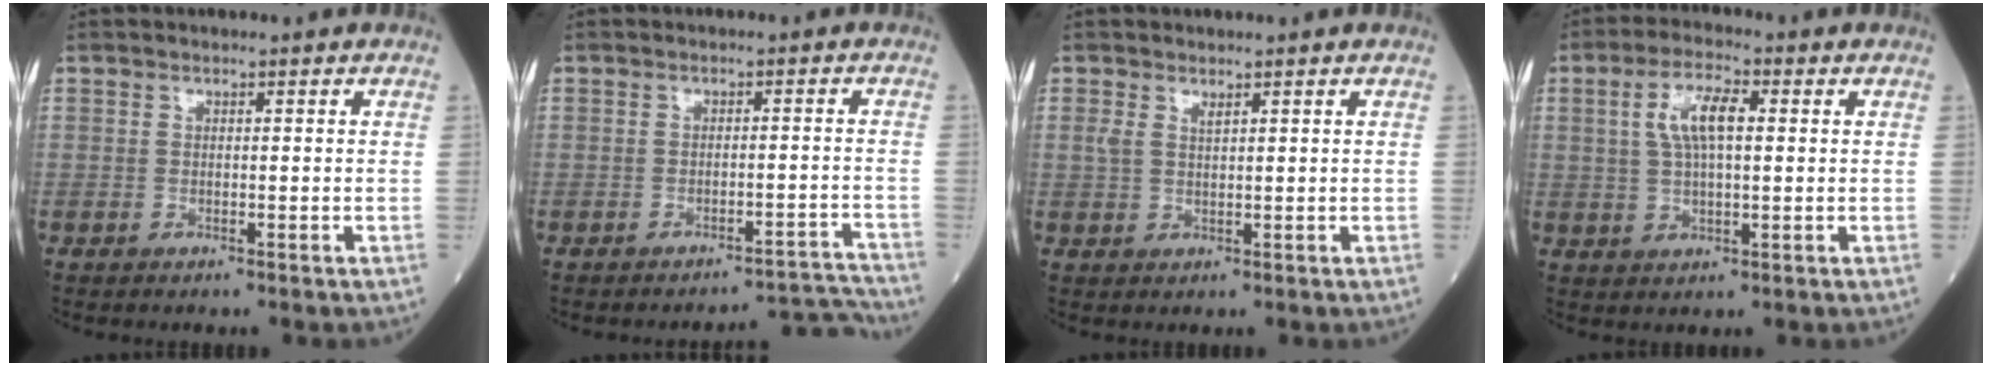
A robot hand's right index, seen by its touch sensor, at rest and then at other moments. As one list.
[{"total": 6.0, "force": [-5.8, -1.1, -1.0], "torque": [0.035, 0.015, -0.072]}, {"total": 1.8, "force": [1.1, 0.6, 1.3], "torque": [-0.034, 0.006, 0.028]}, {"total": 6.9, "force": [1.7, 2.0, 6.4], "torque": [-0.132, 0.012, 0.034]}]